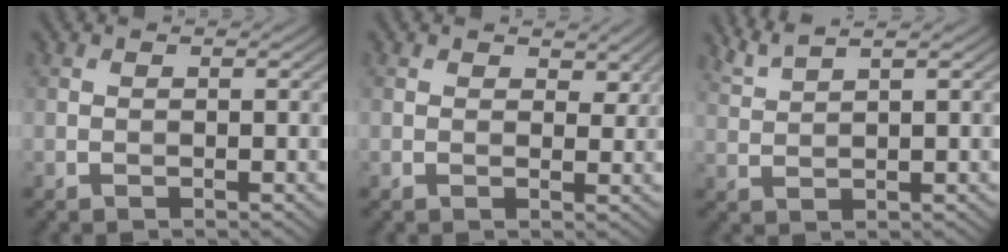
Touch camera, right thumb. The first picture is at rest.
{"total": 2.2, "force": [1.3, 1.3, 1.3], "torque": [-0.019, -0.005, 0.021]}
{"total": 3.5, "force": [2.7, 0.5, 2.2], "torque": [-0.037, 0.012, 0.058]}